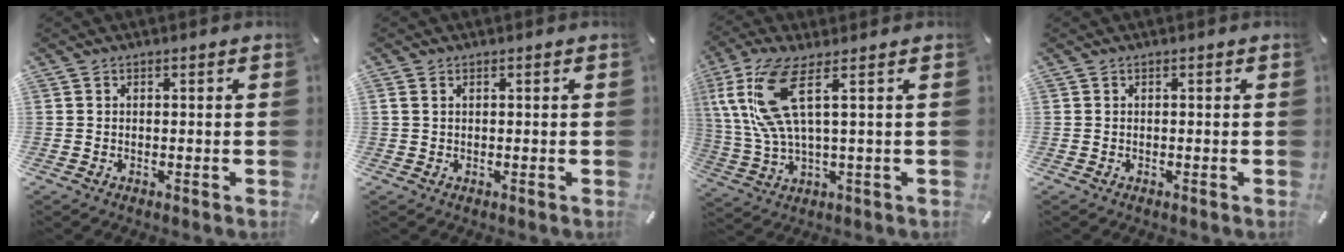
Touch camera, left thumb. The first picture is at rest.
{"total": 0.8, "force": [0.4, 0.5, 0.6], "torque": [-0.012, 0.004, 0.006]}
{"total": 13.1, "force": [4.1, 3.9, 11.9], "torque": [-0.267, -0.012, 0.070]}
{"total": 0.0}